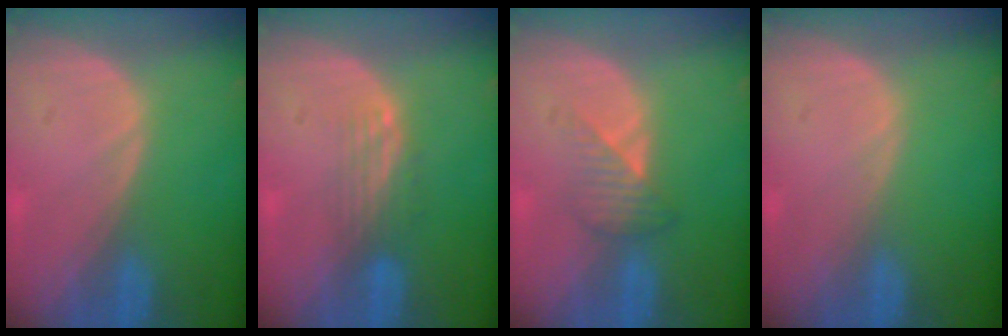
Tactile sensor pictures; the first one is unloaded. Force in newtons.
{"total": 3.3, "press": 2.7, "slide": 1.9}
{"total": 3.4, "press": 3.1, "slide": 1.4}
{"total": 0.0}